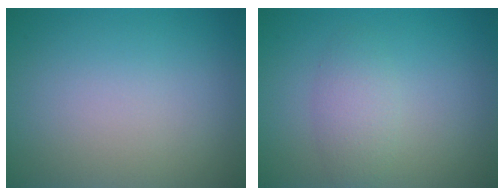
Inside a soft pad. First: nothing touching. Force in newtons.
{"total": 2.1, "press": 2.1, "slide": 0.1}